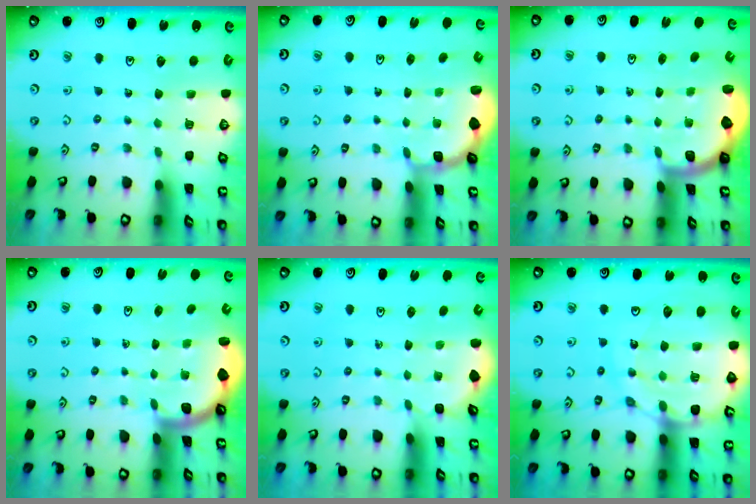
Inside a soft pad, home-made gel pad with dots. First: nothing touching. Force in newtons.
{"total": 1.9, "press": 1.6, "slide": 1.0}
{"total": 2.0, "press": 2.0, "slide": 0.5}
{"total": 1.8, "press": 1.8, "slide": 0.1}
{"total": 2.2, "press": 1.7, "slide": 1.3}
{"total": 16.2, "press": 16.1, "slide": 1.9}